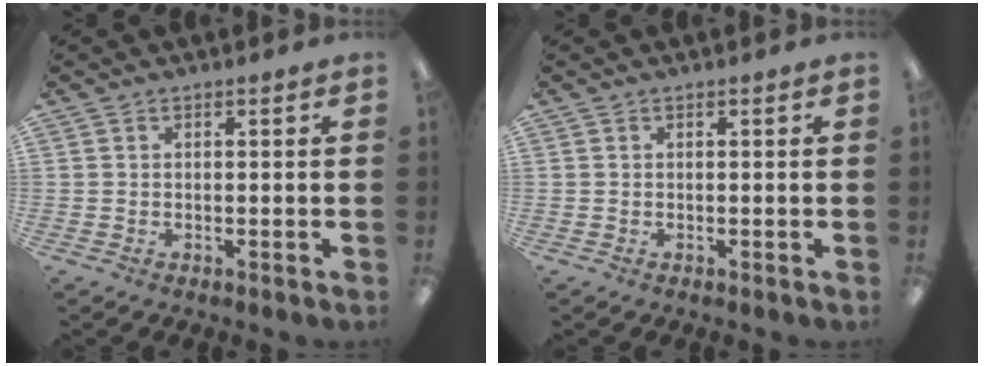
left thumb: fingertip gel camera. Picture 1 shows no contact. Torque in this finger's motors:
{"motor_torque": [0.00, 0.00, -0.04, 0.05, 0.00]}